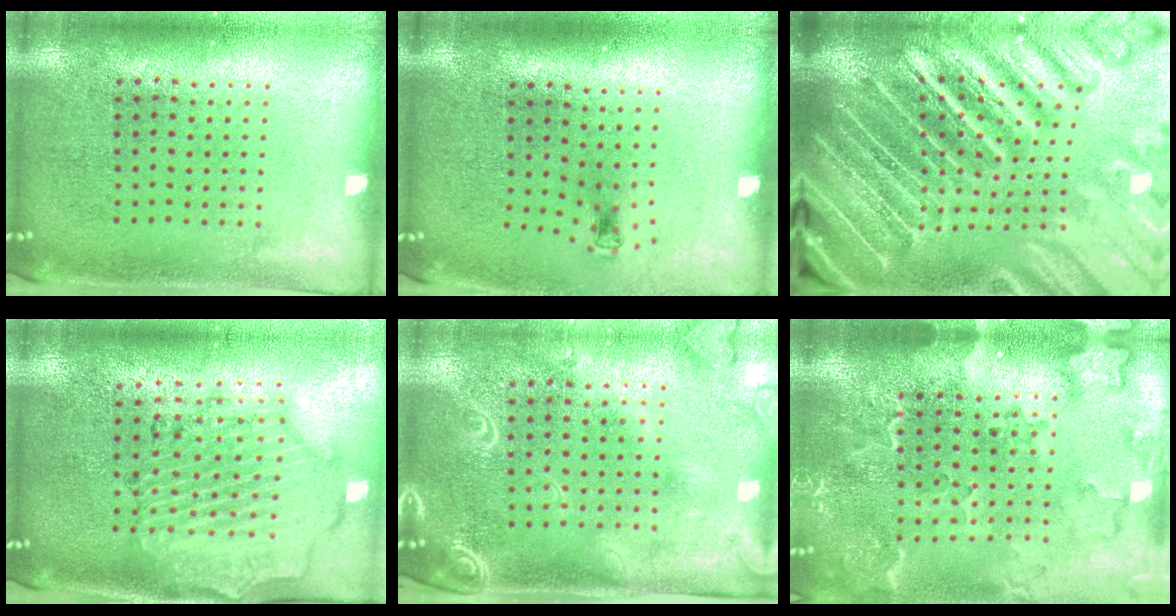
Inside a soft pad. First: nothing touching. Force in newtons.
{"total": 0.6, "press": 0.3, "slide": 0.6}
{"total": 5.7, "press": 5.0, "slide": 2.8}
{"total": 1.6, "press": 1.6, "slide": 0.4}
{"total": 2.3, "press": 1.9, "slide": 1.2}
{"total": 2.8, "press": 2.3, "slide": 1.6}